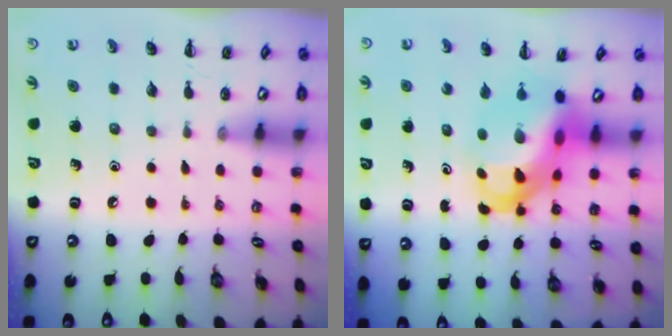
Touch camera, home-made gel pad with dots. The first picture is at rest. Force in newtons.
{"total": 11.4, "press": 11.0, "slide": 2.9}